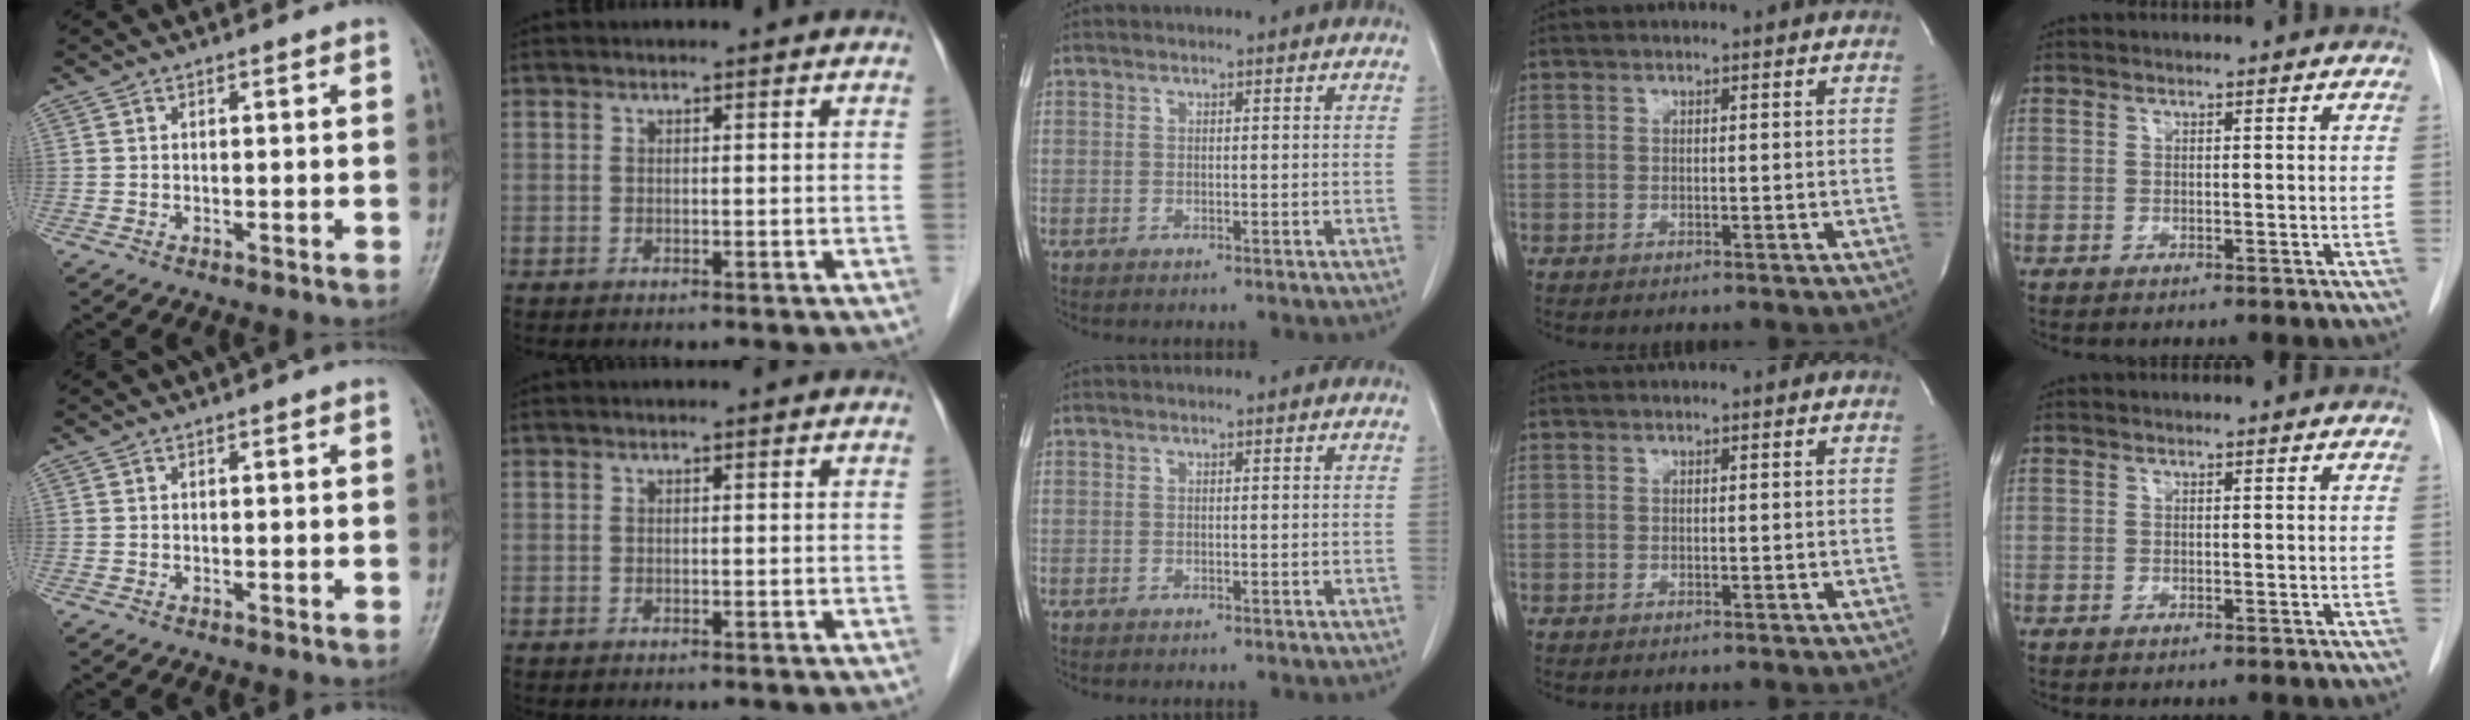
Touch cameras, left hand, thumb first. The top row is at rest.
{}